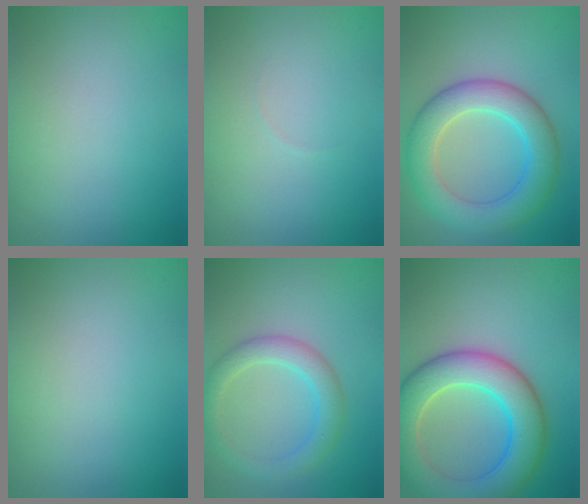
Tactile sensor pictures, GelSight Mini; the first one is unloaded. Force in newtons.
{"total": 0.0}
{"total": 6.6, "press": 6.6, "slide": 0.3}
{"total": 0.0}
{"total": 3.4, "press": 3.4, "slide": 0.1}
{"total": 9.0, "press": 9.0, "slide": 0.6}